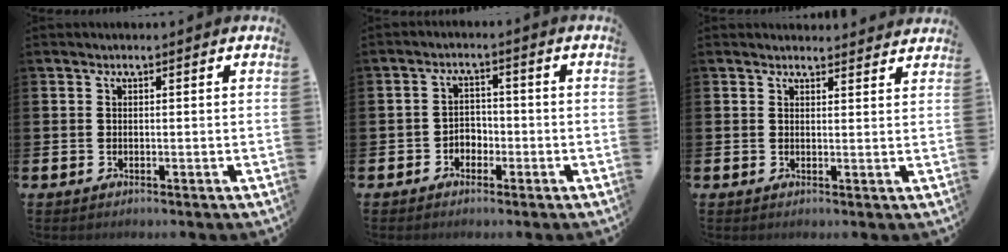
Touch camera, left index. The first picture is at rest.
{"total": 2.5, "force": [-1.7, 1.8, 0.5], "torque": [-0.018, 0.009, -0.038]}
{"total": 2.2, "force": [2.2, 0.4, -0.1], "torque": [0.012, -0.016, 0.037]}